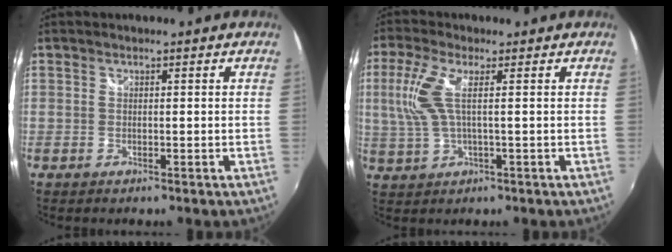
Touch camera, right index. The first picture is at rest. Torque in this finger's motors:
{"motor_torque": [0.27, 0.14, 0.40, 0.17]}